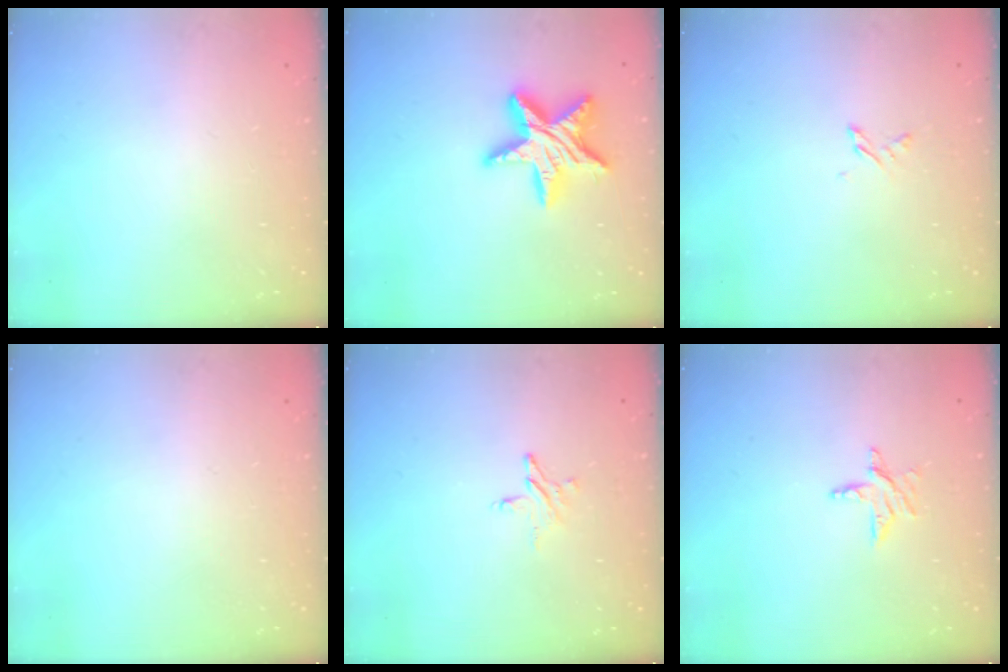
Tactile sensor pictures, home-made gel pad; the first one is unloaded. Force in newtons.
{"total": 16.1, "press": 16.1, "slide": 0.9}
{"total": 1.7, "press": 1.7, "slide": 0.3}
{"total": 0.0}
{"total": 3.8, "press": 3.8, "slide": 0.3}
{"total": 5.5, "press": 5.5, "slide": 0.5}